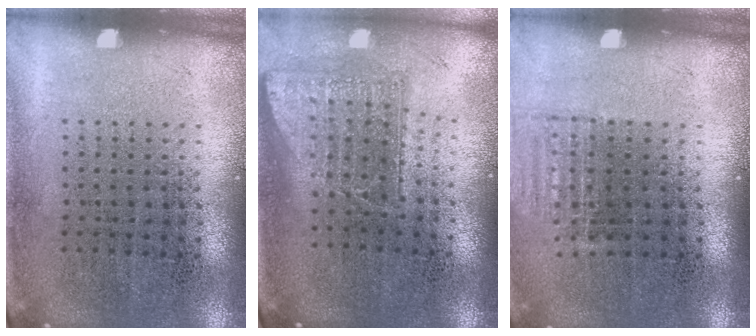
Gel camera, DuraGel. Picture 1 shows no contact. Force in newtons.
{"total": 1.7, "press": 1.4, "slide": 1.0}
{"total": 0.9, "press": 0.9, "slide": 0.3}